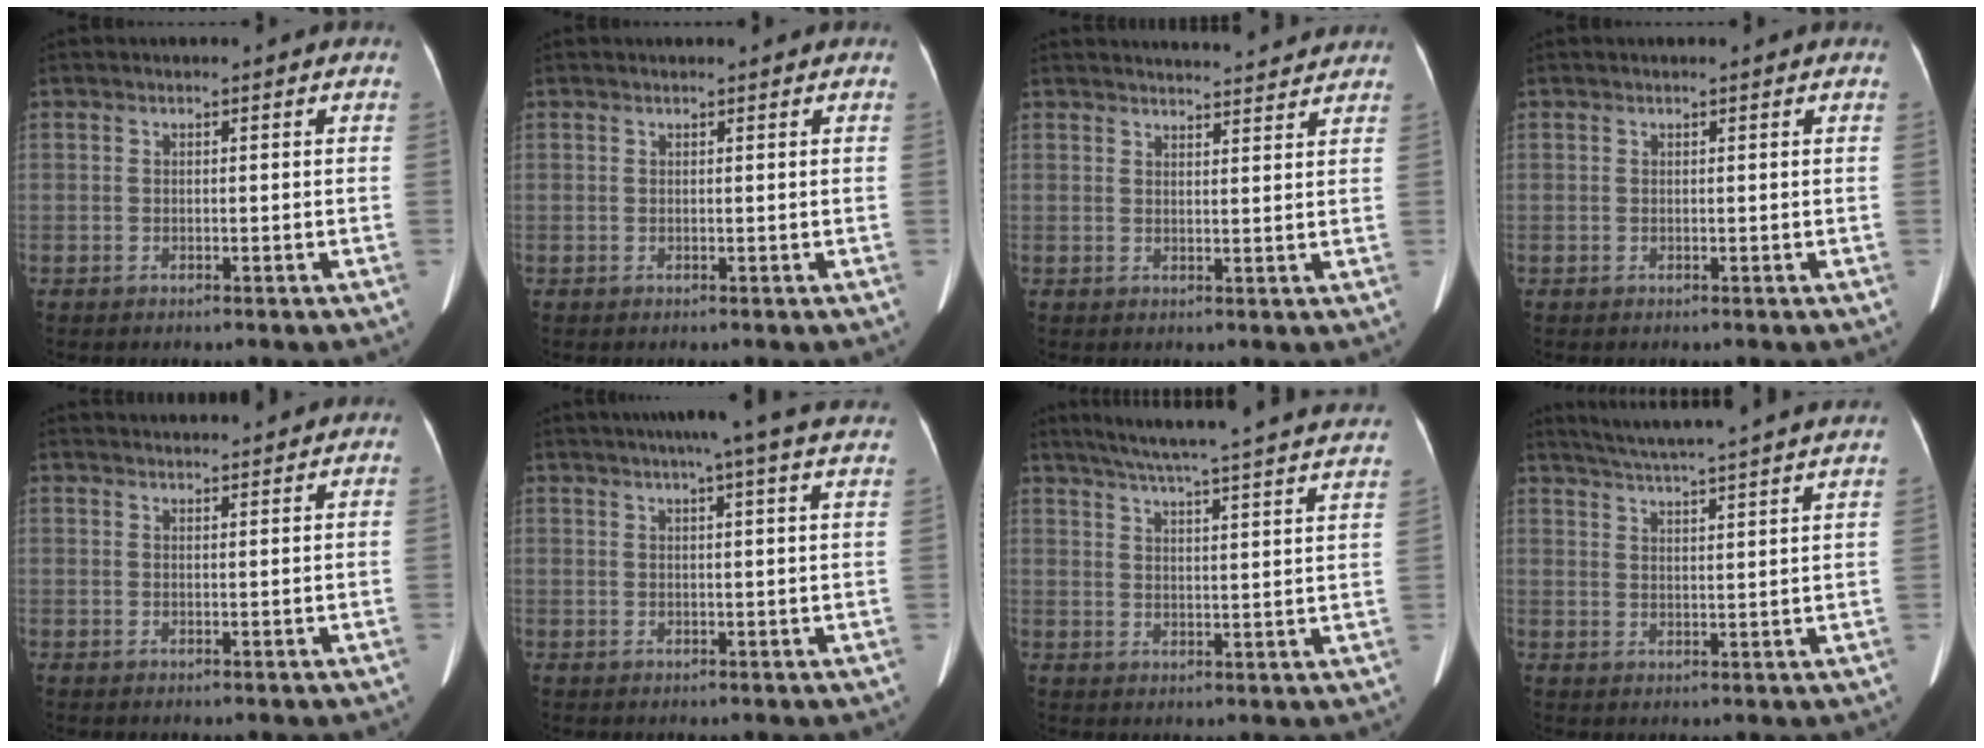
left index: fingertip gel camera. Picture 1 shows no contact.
{"total": 0.9, "force": [0.8, 0.0, 0.3], "torque": [-0.006, 0.009, 0.013]}
{"total": 9.6, "force": [9.3, 0.7, 2.0], "torque": [-0.024, 0.011, 0.106]}
{"total": 0.6, "force": [0.6, 0.0, 0.3], "torque": [-0.004, 0.005, 0.008]}
{"total": 6.6, "force": [6.4, 0.3, 1.4], "torque": [-0.020, 0.027, 0.080]}
{"total": 16.7, "force": [14.4, 0.0, 8.4], "torque": [-0.123, 0.009, 0.169]}
{"total": 28.7, "force": [26.2, 0.6, 11.7], "torque": [-0.185, -0.034, 0.318]}
{"total": 19.6, "force": [17.8, -0.9, 8.2], "torque": [-0.141, -0.006, 0.233]}